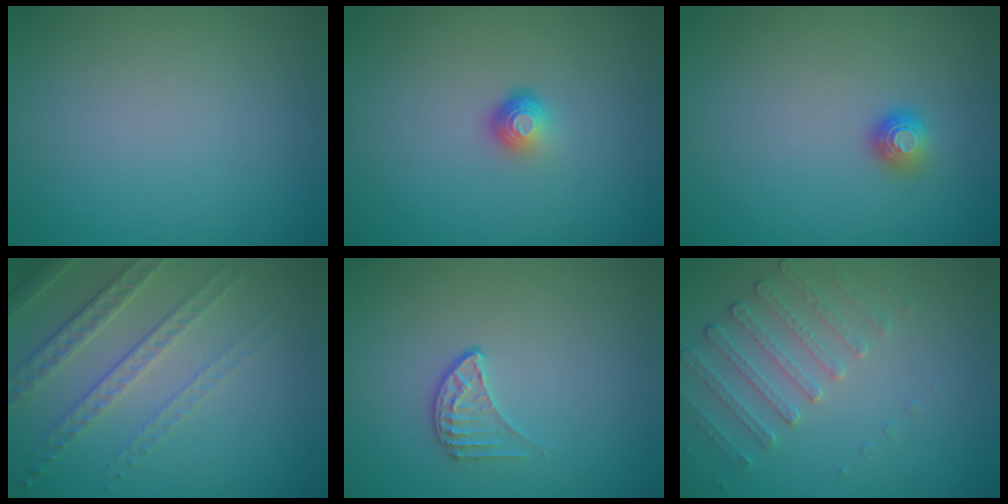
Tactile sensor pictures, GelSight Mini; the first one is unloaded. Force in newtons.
{"total": 1.8, "press": 1.2, "slide": 1.4}
{"total": 1.1, "press": 1.1, "slide": 0.4}
{"total": 4.5, "press": 3.1, "slide": 3.3}
{"total": 1.6, "press": 1.0, "slide": 1.2}
{"total": 2.2, "press": 1.8, "slide": 1.2}